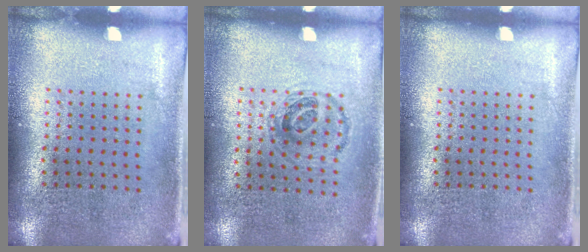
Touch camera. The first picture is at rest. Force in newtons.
{"total": 0.9, "press": 0.8, "slide": 0.4}
{"total": 0.0}